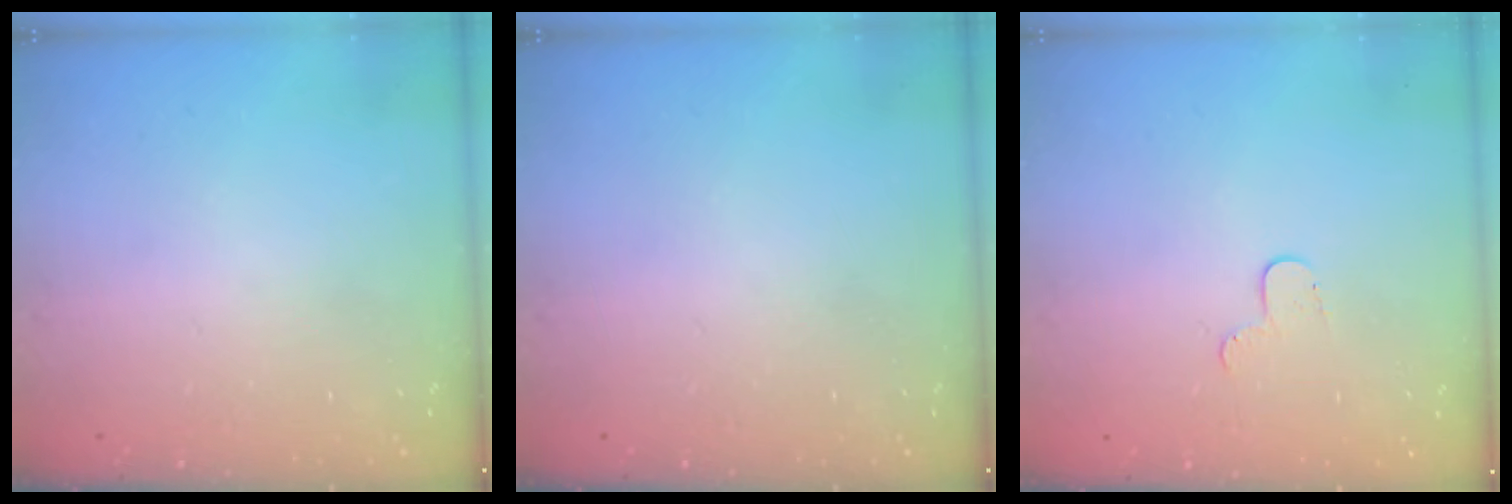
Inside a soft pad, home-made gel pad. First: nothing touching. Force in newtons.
{"total": 0.0}
{"total": 3.4, "press": 3.4, "slide": 0.3}